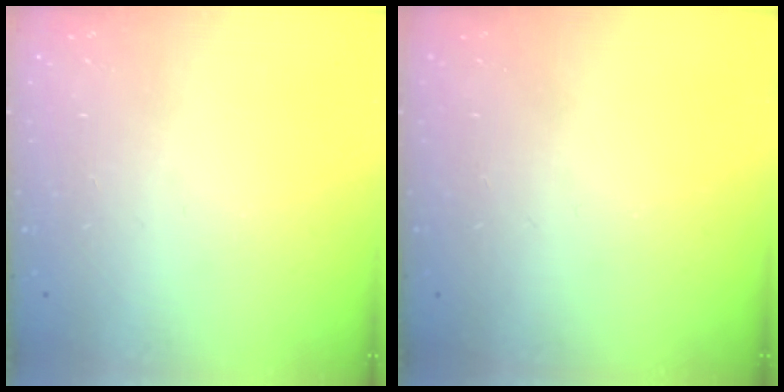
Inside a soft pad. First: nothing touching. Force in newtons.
{"total": 0.0}